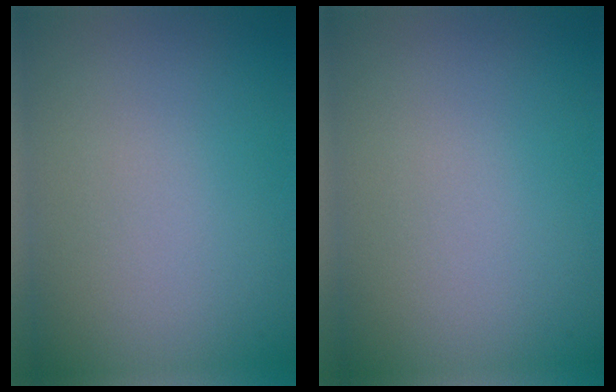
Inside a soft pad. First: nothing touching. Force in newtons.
{"total": 0.0}